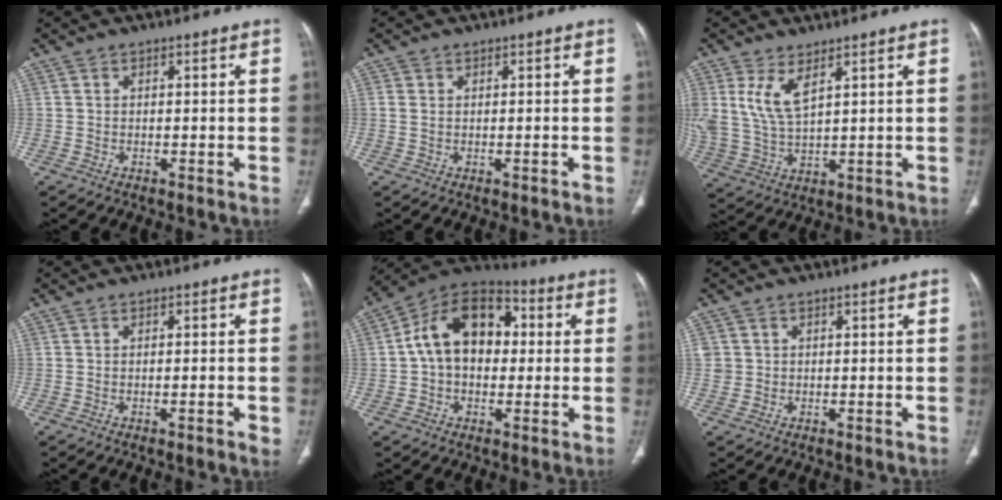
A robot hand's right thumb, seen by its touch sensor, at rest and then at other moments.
{"total": 1.0, "force": [0.1, 0.7, 0.7], "torque": [-0.014, 0.001, 0.005]}
{"total": 8.1, "force": [3.9, 3.4, 6.2], "torque": [-0.135, -0.018, 0.089]}
{"total": 2.1, "force": [-0.6, 0.3, 2.0], "torque": [-0.027, -0.003, -0.008]}
{"total": 15.8, "force": [1.6, 10.8, 11.4], "torque": [-0.157, 0.036, 0.014]}
{"total": 1.9, "force": [0.3, 1.8, 0.3], "torque": [0.006, 0.005, 0.009]}